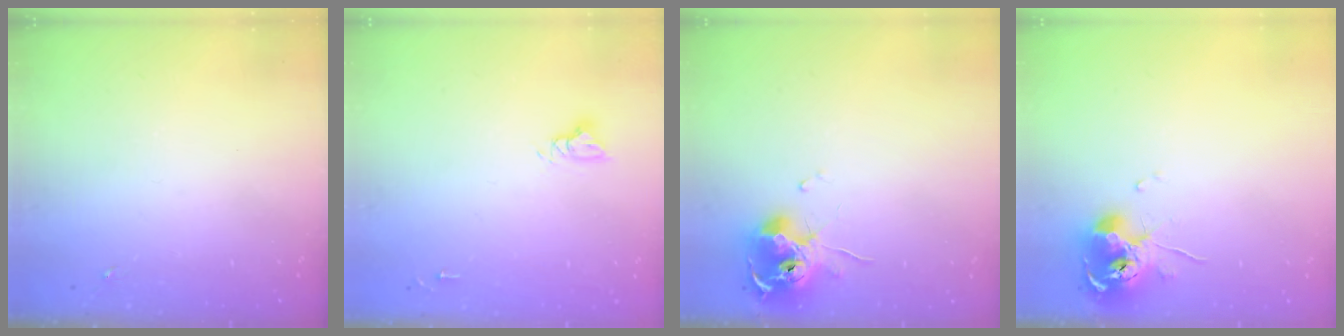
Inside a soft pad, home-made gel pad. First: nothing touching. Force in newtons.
{"total": 4.9, "press": 4.9, "slide": 0.3}
{"total": 12.9, "press": 12.9, "slide": 1.4}
{"total": 10.3, "press": 10.2, "slide": 1.5}